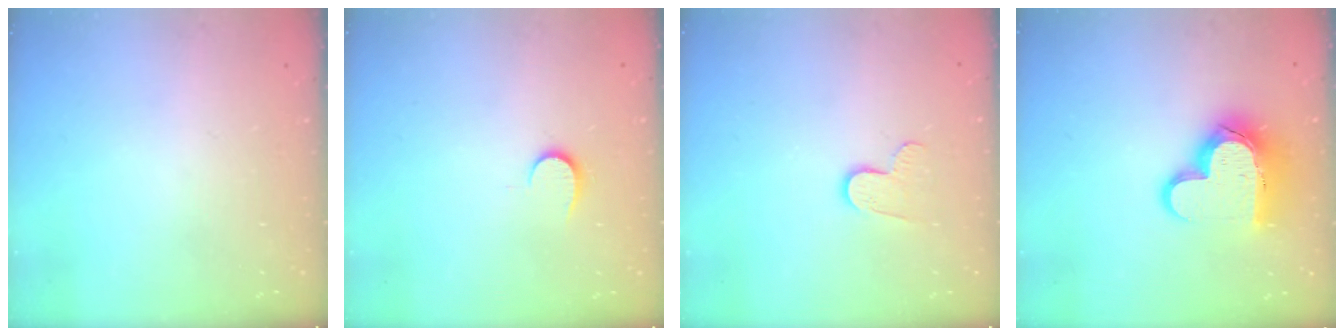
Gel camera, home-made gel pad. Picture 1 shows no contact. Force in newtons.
{"total": 6.7, "press": 6.7, "slide": 0.6}
{"total": 5.9, "press": 5.9, "slide": 0.4}
{"total": 15.5, "press": 15.5, "slide": 1.3}